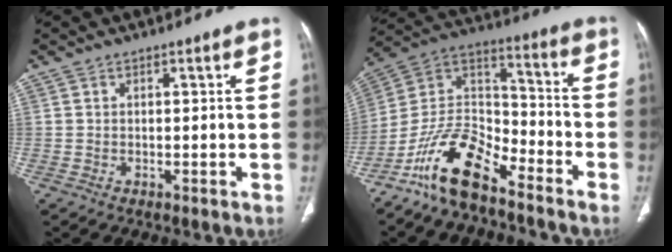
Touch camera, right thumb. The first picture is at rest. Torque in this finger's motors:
{"motor_torque": [0.35, 0.08, 1.43, -1.34, 0.12]}